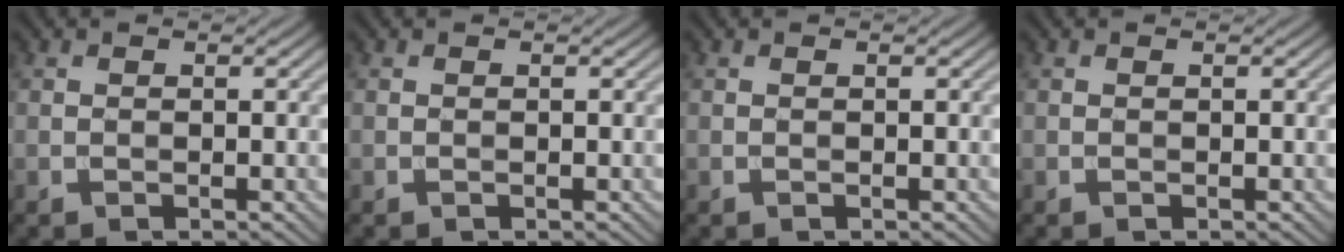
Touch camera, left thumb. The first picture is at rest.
{"total": 0.0}
{"total": 0.0}
{"total": 0.0}